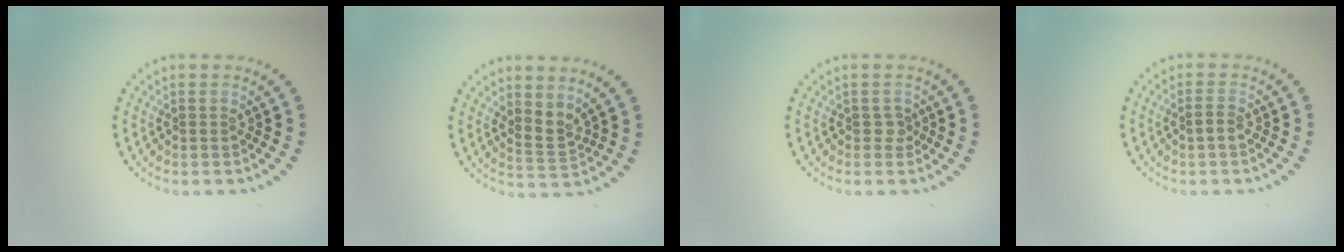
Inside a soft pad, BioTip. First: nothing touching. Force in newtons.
{"total": 2.1, "press": 1.4, "slide": 1.6}
{"total": 0.9, "press": 0.7, "slide": 0.6}
{"total": 1.0, "press": 0.9, "slide": 0.4}